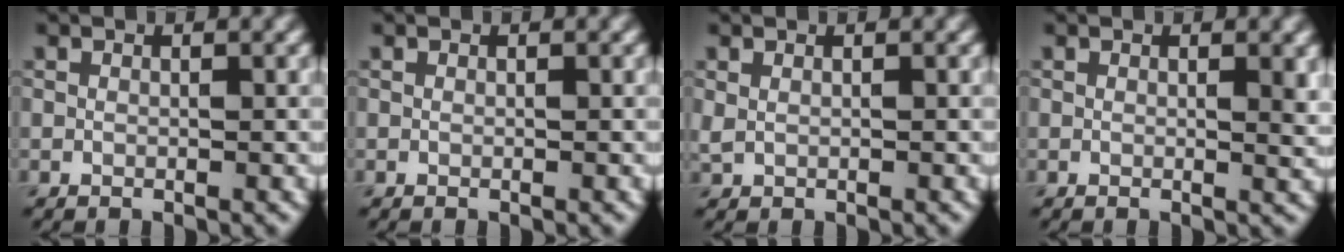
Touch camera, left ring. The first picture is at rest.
{"total": 0.0}
{"total": 0.6, "force": [0.3, 0.3, 0.4], "torque": [-0.011, 0.001, 0.008]}
{"total": 1.5, "force": [0.5, 0.4, 1.4], "torque": [-0.015, -0.002, 0.006]}